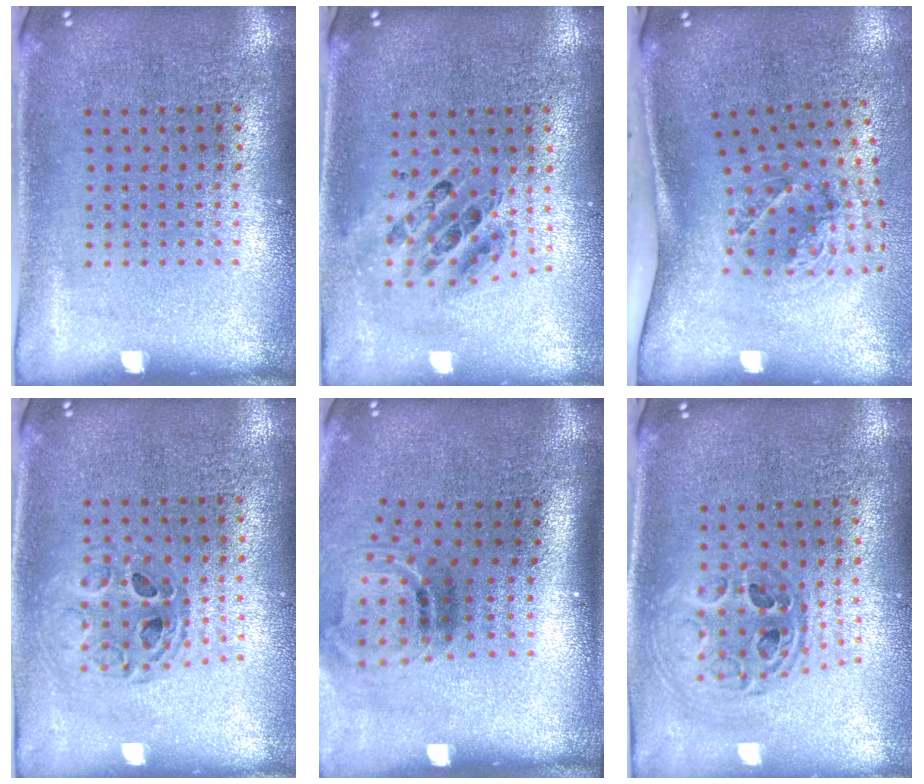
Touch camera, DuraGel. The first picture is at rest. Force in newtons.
{"total": 0.6, "press": 0.6, "slide": 0.0}
{"total": 1.8, "press": 1.3, "slide": 1.3}
{"total": 0.8, "press": 0.8, "slide": 0.1}
{"total": 1.8, "press": 1.1, "slide": 1.5}
{"total": 0.9, "press": 0.9, "slide": 0.2}